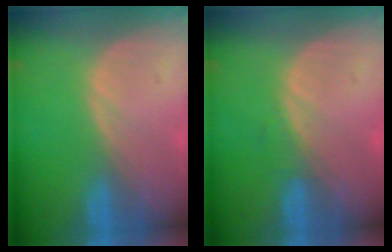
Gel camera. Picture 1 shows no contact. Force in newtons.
{"total": 0.6, "press": 0.6, "slide": 0.2}